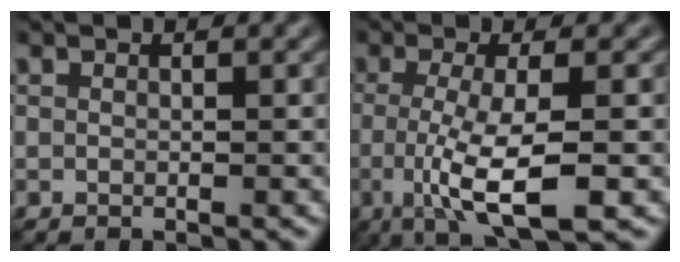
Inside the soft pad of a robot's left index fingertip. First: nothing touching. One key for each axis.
{"total": 6.7, "fx": -1.6, "fy": 1.6, "fz": 6.3, "tx": -0.117, "ty": -0.011, "tz": -0.026}